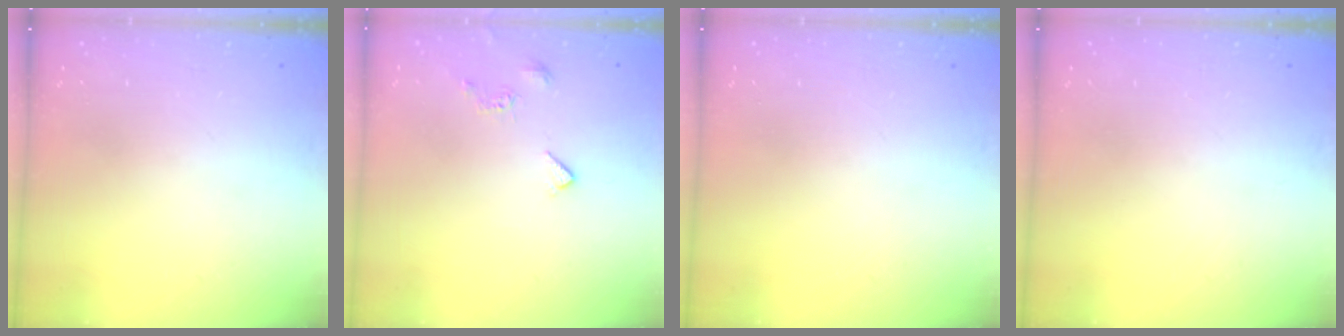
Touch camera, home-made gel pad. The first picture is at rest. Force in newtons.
{"total": 4.2, "press": 4.1, "slide": 0.8}
{"total": 0.0}
{"total": 0.0}